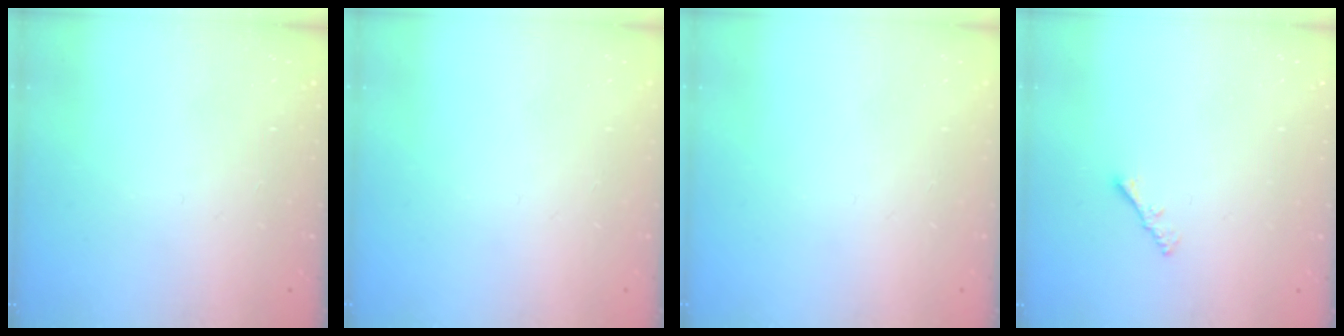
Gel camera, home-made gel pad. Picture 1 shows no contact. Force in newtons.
{"total": 0.0}
{"total": 0.0}
{"total": 1.3, "press": 1.3, "slide": 0.4}